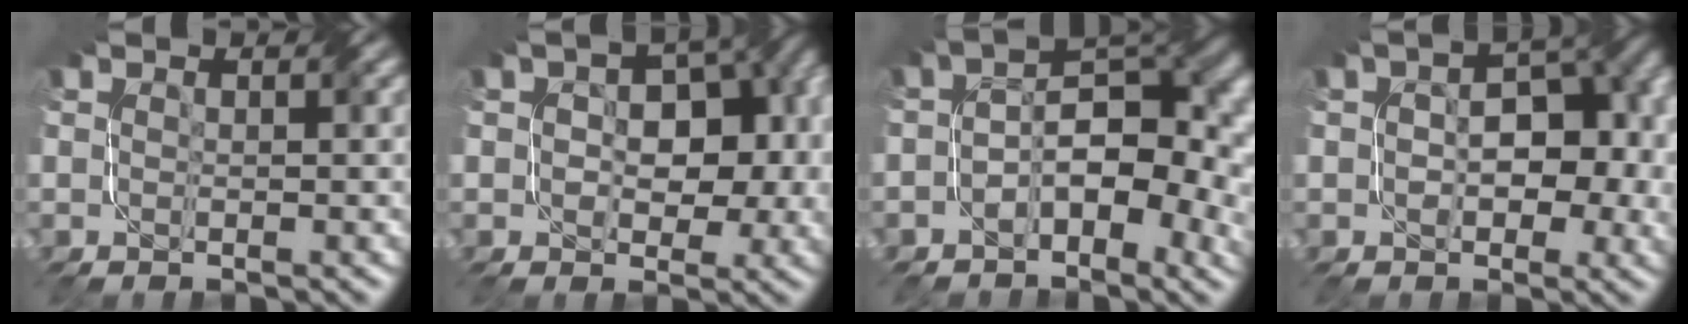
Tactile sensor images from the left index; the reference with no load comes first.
{"total": 8.3, "force": [-0.3, 5.2, 6.5], "torque": [-0.068, 0.012, -0.001]}
{"total": 8.0, "force": [-1.7, 4.1, 6.6], "torque": [-0.090, 0.011, -0.033]}
{"total": 7.0, "force": [-0.5, 4.3, 5.5], "torque": [-0.058, 0.016, -0.005]}